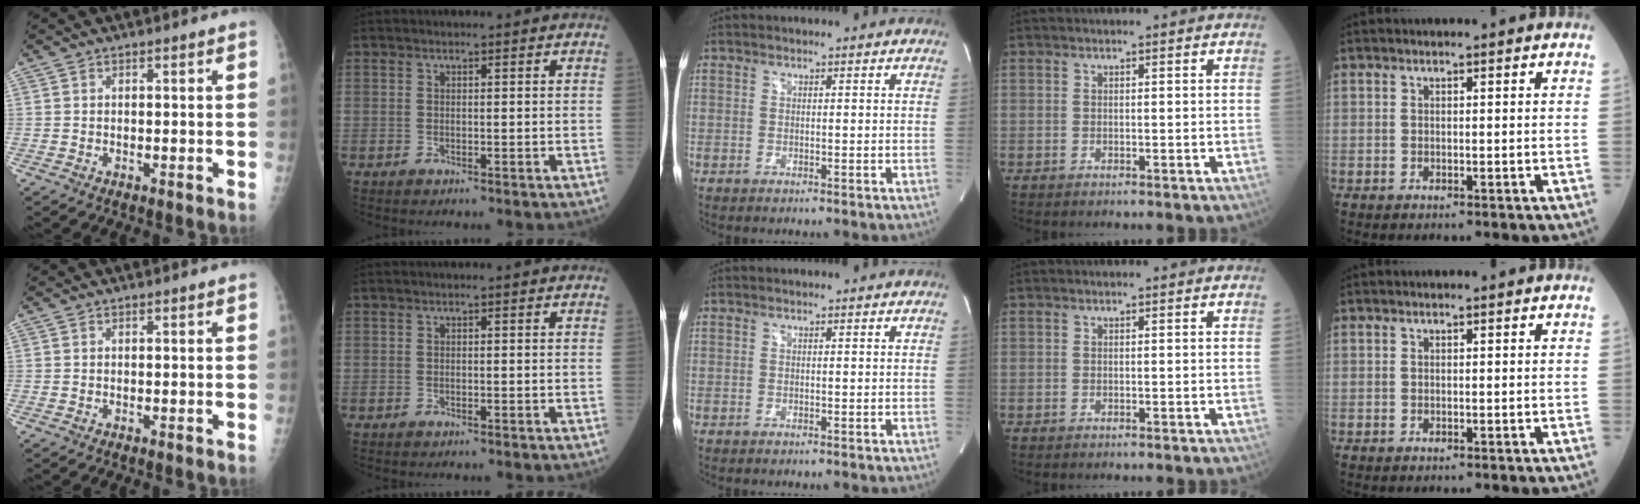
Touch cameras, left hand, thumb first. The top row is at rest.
{}